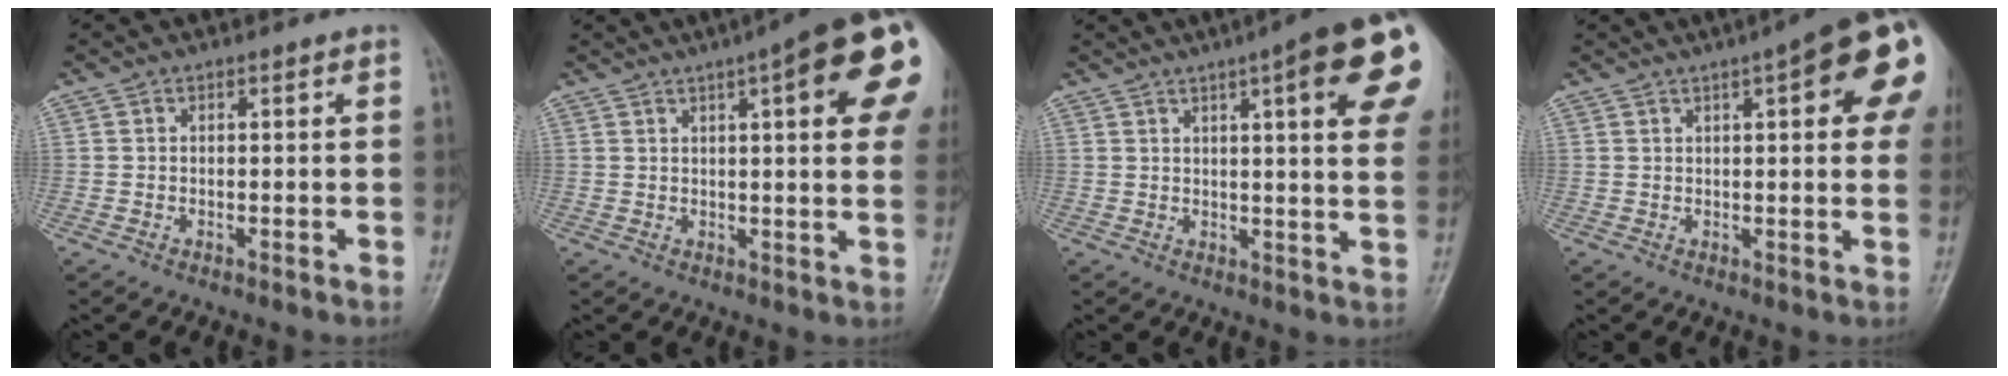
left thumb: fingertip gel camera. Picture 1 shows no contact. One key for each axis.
{"total": 18.1, "fx": 6.7, "fy": 4.0, "fz": 16.3, "tx": -0.204, "ty": -0.001, "tz": 0.077}
{"total": 17.3, "fx": 7.2, "fy": 3.1, "fz": 15.4, "tx": -0.185, "ty": -0.014, "tz": 0.082}
{"total": 15.8, "fx": 5.7, "fy": 4.3, "fz": 14.1, "tx": -0.169, "ty": 0.003, "tz": 0.063}